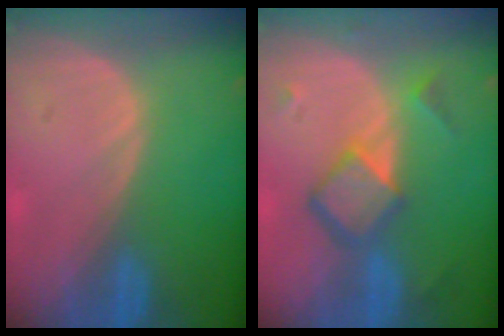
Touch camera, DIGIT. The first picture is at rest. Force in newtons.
{"total": 6.7, "press": 5.8, "slide": 3.3}